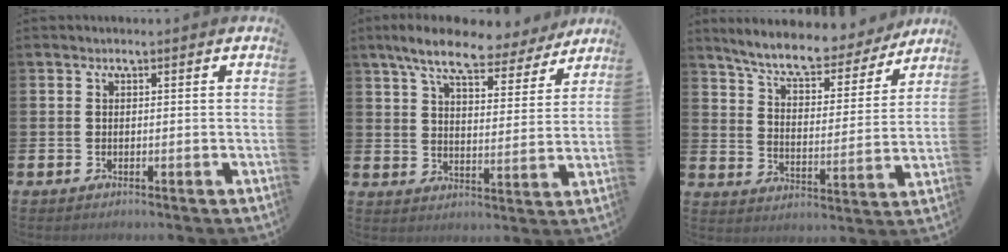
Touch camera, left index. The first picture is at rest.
{"total": 9.1, "force": [7.9, 2.3, 3.8], "torque": [-0.089, -0.035, 0.139]}
{"total": 8.1, "force": [7.4, 1.6, 2.9], "torque": [-0.081, -0.049, 0.125]}